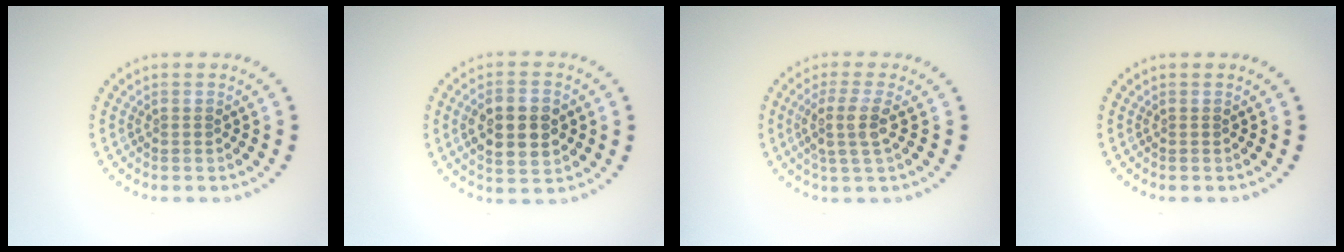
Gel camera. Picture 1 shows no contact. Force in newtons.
{"total": 5.5, "press": 5.5, "slide": 0.5}
{"total": 3.2, "press": 2.4, "slide": 2.0}
{"total": 0.0}